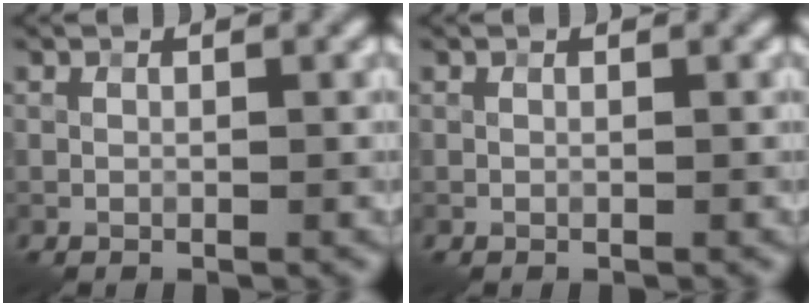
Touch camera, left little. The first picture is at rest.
{"total": 0.0}